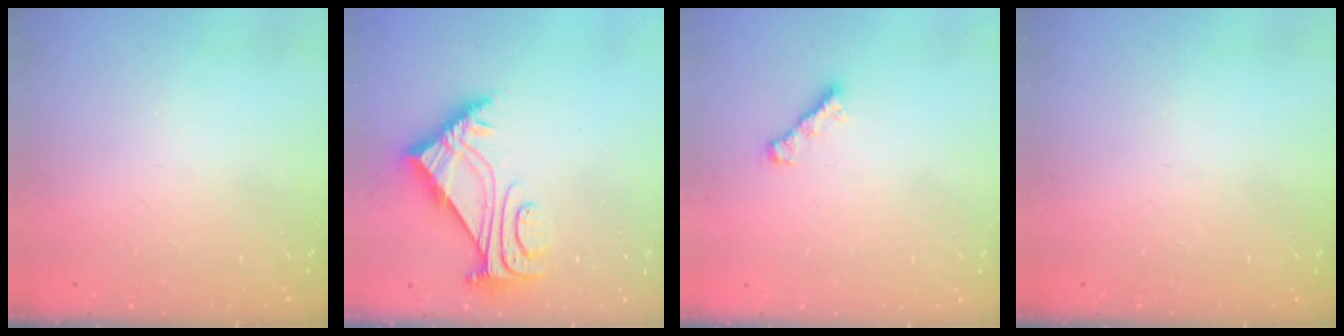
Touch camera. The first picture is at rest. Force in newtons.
{"total": 5.2, "press": 5.1, "slide": 0.7}
{"total": 1.9, "press": 1.8, "slide": 0.6}
{"total": 0.0}